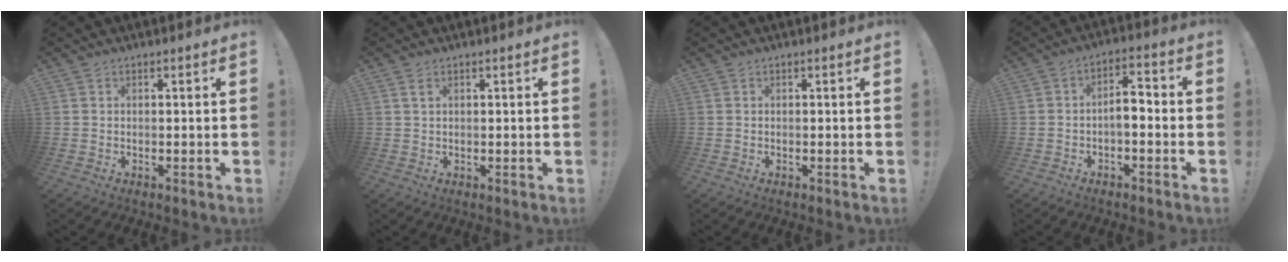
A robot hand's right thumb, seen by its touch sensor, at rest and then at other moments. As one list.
[{"total": 2.0, "force": [1.0, 0.8, 1.6], "torque": [-0.033, 0.003, 0.018]}, {"total": 0.0}, {"total": 5.7, "force": [-1.4, 2.8, 4.8], "torque": [-0.084, 0.007, -0.028]}]